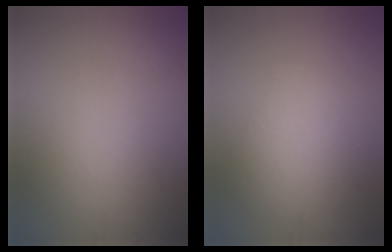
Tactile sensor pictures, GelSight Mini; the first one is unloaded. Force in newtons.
{"total": 3.9, "press": 3.9, "slide": 0.3}